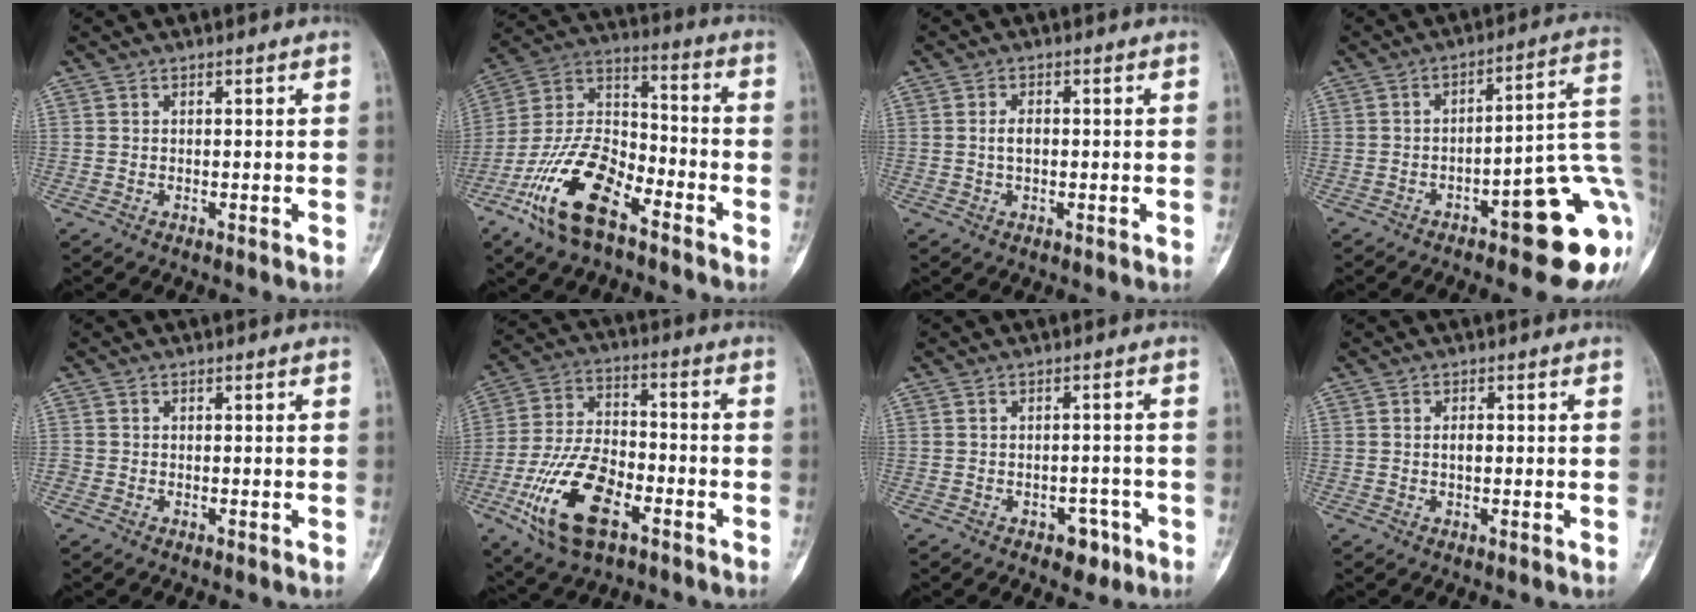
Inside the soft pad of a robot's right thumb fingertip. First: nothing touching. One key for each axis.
{"total": 17.9, "fx": -10.1, "fy": 8.0, "fz": 12.5, "tx": -0.230, "ty": 0.061, "tz": -0.196}
{"total": 2.4, "fx": -0.2, "fy": 1.3, "fz": 2.0, "tx": -0.041, "ty": 0.006, "tz": -0.006}
{"total": 18.4, "fx": -5.8, "fy": 5.9, "fz": 16.5, "tx": -0.137, "ty": 0.034, "tz": -0.065}
{"total": 0.8, "fx": -0.6, "fy": 0.4, "fz": 0.3, "tx": -0.009, "ty": 0.001, "tz": -0.016}
{"total": 16.8, "fx": -7.3, "fy": 8.4, "fz": 12.6, "tx": -0.237, "ty": 0.026, "tz": -0.133}
{"total": 4.1, "fx": -2.4, "fy": 2.6, "fz": 2.1, "tx": -0.003, "ty": 0.017, "tz": -0.028}
{"total": 1.6, "fx": -0.2, "fy": 0.8, "fz": 1.3, "tx": -0.021, "ty": 0.003, "tz": -0.004}